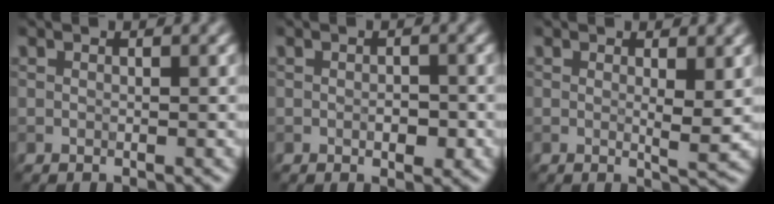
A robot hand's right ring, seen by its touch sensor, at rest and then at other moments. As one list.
[{"total": 1.7, "force": [-0.4, 1.0, 1.3], "torque": [-0.017, -0.001, -0.007]}, {"total": 2.0, "force": [0.5, 0.4, 1.9], "torque": [-0.026, -0.009, 0.010]}]